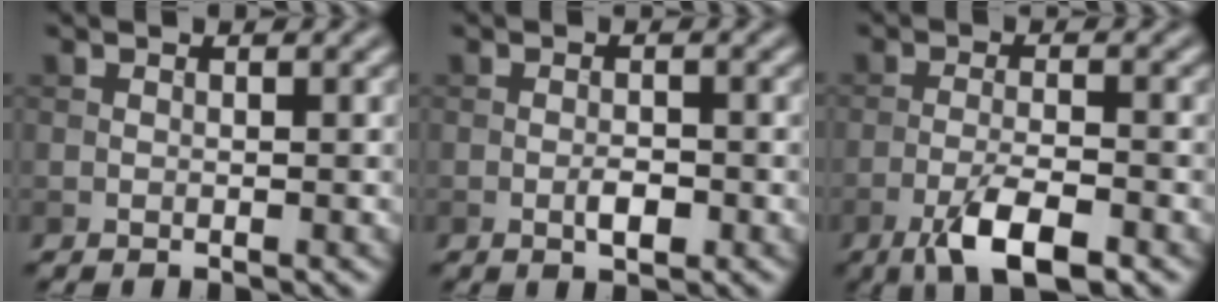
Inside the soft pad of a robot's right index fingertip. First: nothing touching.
{"total": 1.8, "force": [-0.7, 0.7, 1.5], "torque": [-0.026, 0.000, -0.013]}
{"total": 5.4, "force": [-3.2, 1.4, 4.1], "torque": [-0.078, -0.003, -0.059]}